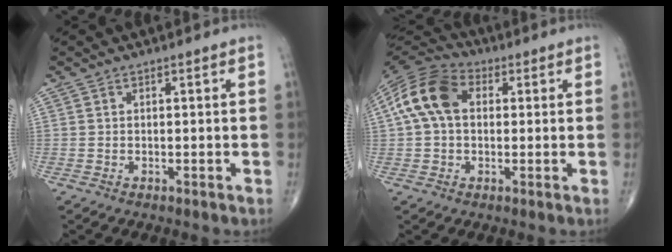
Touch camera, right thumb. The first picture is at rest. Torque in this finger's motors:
{"motor_torque": [-0.21, 0.57, 0.21, -0.06, 0.09]}